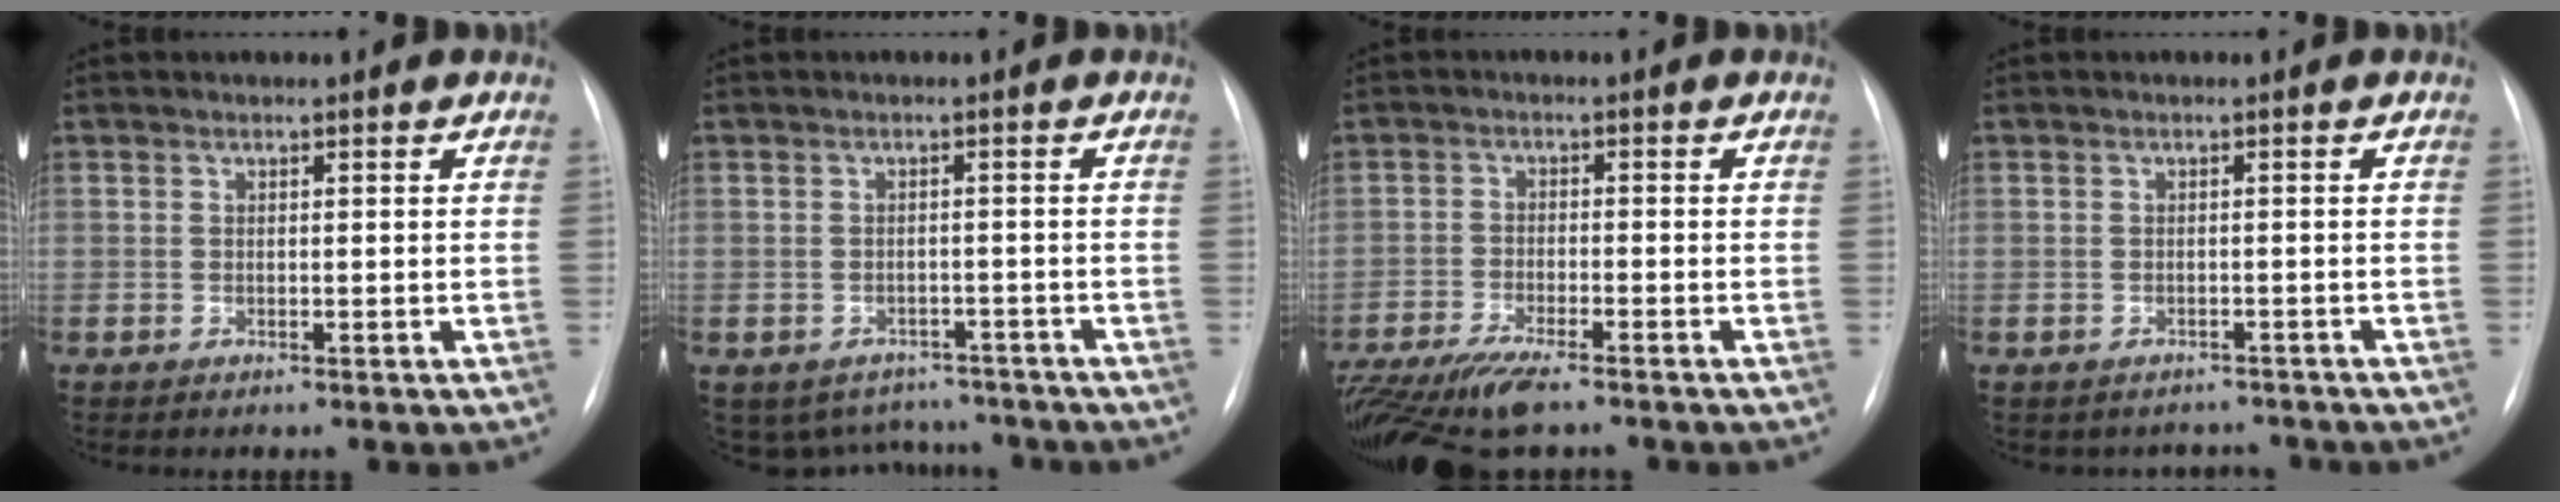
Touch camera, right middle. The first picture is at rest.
{"total": 7.2, "force": [-6.2, 3.6, 0.4], "torque": [0.000, 0.019, -0.073]}
{"total": 12.0, "force": [-9.7, 1.7, 6.8], "torque": [-0.122, -0.026, -0.161]}
{"total": 2.9, "force": [-2.6, 1.2, -0.6], "torque": [0.007, 0.015, -0.034]}